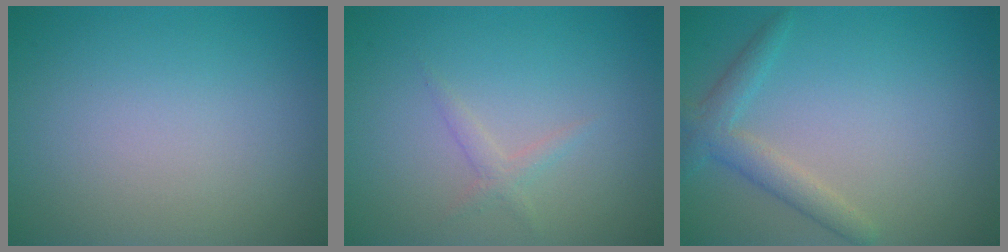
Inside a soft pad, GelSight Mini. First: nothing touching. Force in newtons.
{"total": 1.2, "press": 1.2, "slide": 0.1}
{"total": 2.6, "press": 2.6, "slide": 0.1}